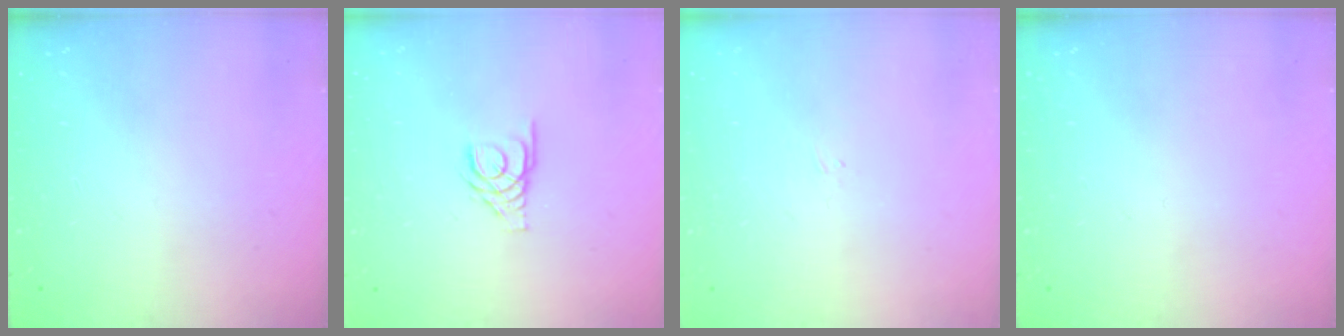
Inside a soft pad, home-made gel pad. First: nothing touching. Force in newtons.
{"total": 3.6, "press": 3.6, "slide": 0.4}
{"total": 1.6, "press": 1.5, "slide": 0.3}
{"total": 0.0}